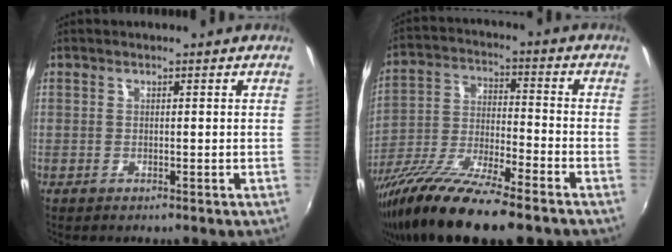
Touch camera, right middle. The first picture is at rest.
{"total": 18.2, "force": [-13.3, 3.2, 12.1], "torque": [-0.235, -0.045, -0.239]}